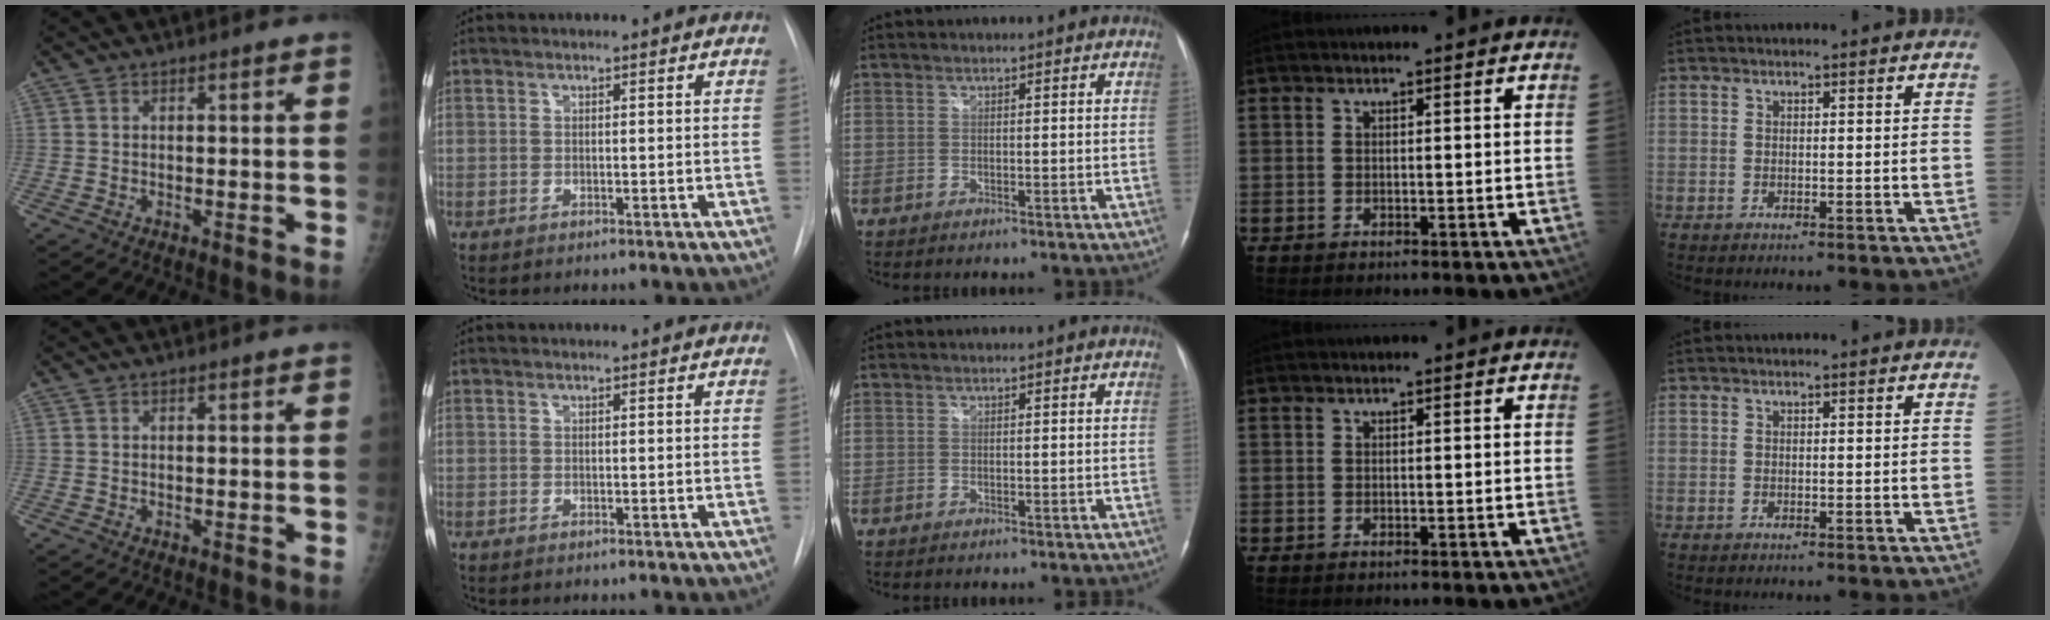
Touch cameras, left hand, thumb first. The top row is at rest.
{}